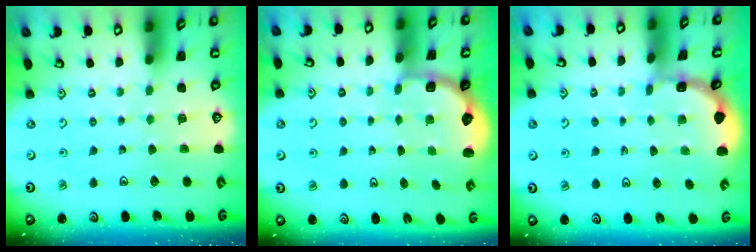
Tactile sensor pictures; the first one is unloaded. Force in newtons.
{"total": 2.8, "press": 2.1, "slide": 1.9}
{"total": 1.1, "press": 1.1, "slide": 0.2}